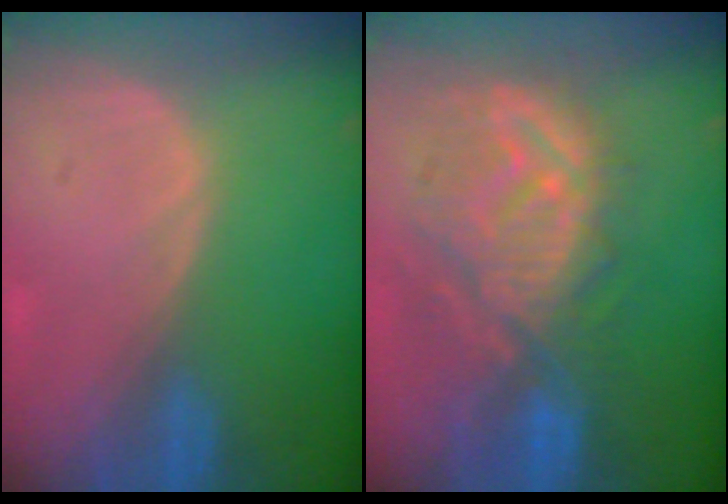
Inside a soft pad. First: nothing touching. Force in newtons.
{"total": 11.2, "press": 10.4, "slide": 4.3}